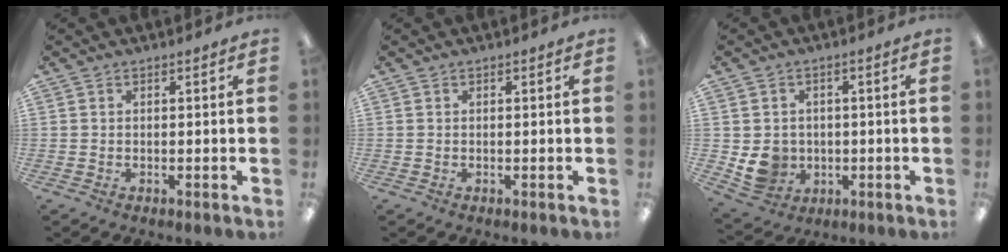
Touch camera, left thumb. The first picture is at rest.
{"total": 0.0}
{"total": 7.1, "force": [-0.4, 6.7, 2.2], "torque": [-0.056, 0.003, 0.001]}